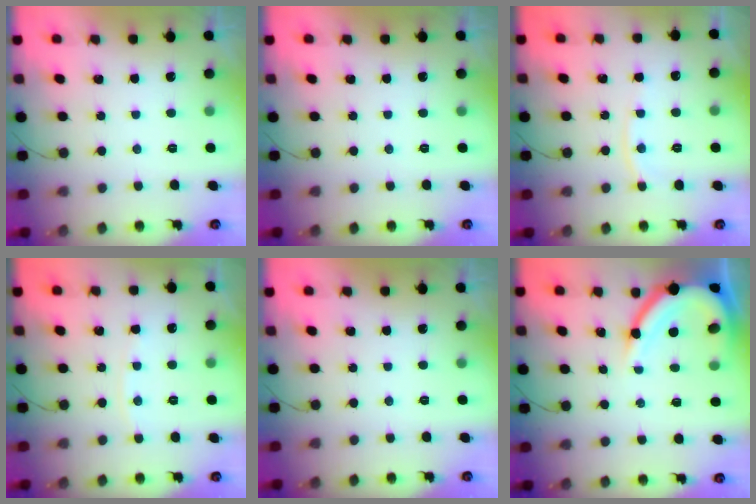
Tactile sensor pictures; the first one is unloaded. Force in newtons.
{"total": 0.0}
{"total": 5.3, "press": 5.2, "slide": 0.8}
{"total": 3.6, "press": 3.6, "slide": 0.6}
{"total": 0.0}
{"total": 10.7, "press": 10.6, "slide": 1.1}